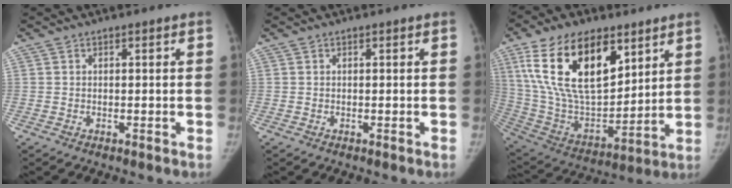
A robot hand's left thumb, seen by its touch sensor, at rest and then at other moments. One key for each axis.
{"total": 0.0}
{"total": 25.2, "fx": 11.9, "fy": 13.1, "fz": 17.9, "tx": -0.305, "ty": -0.042, "tz": 0.225}